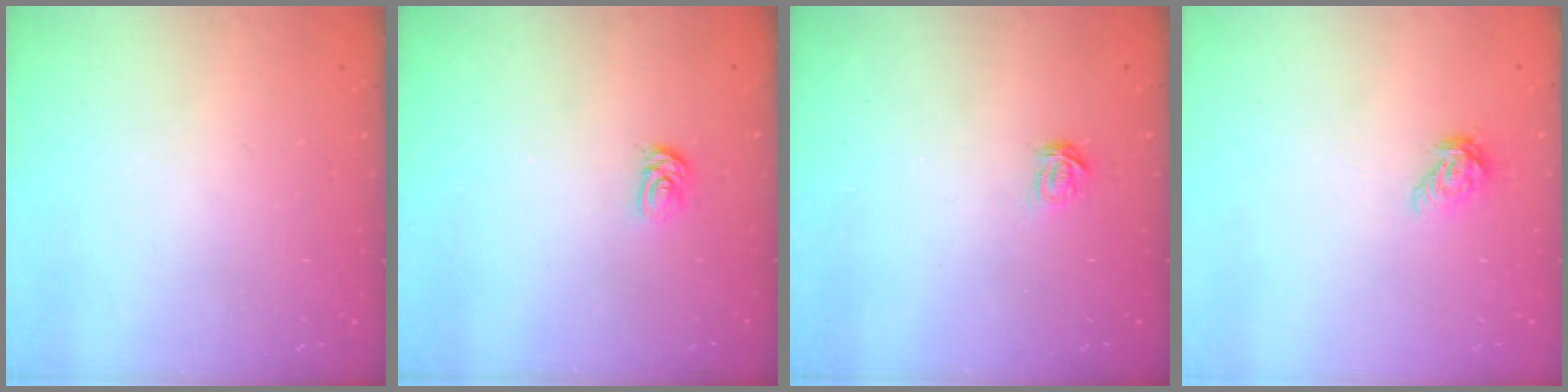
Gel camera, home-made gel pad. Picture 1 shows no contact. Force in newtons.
{"total": 2.6, "press": 2.6, "slide": 0.3}
{"total": 1.8, "press": 1.8, "slide": 0.2}
{"total": 7.0, "press": 7.0, "slide": 0.4}